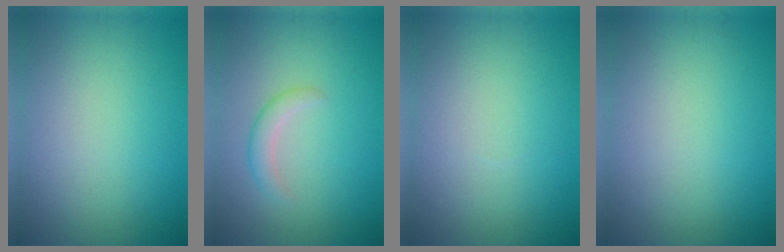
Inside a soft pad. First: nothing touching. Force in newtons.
{"total": 1.7, "press": 1.7, "slide": 0.1}
{"total": 0.0}
{"total": 0.0}